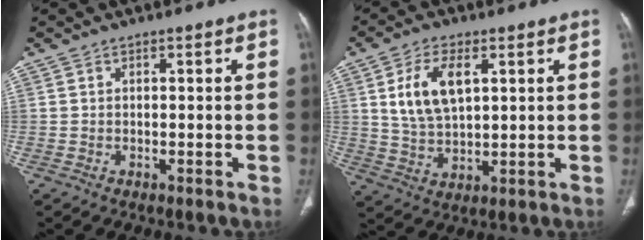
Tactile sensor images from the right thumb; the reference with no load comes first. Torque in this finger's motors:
{"motor_torque": [-0.92, 0.92, 0.62, 0.76, 0.29]}